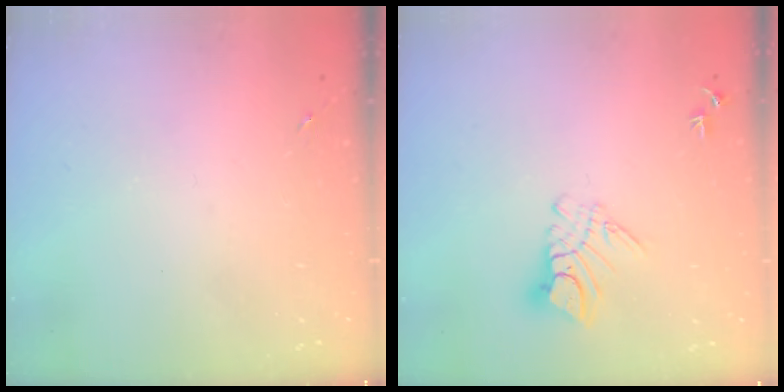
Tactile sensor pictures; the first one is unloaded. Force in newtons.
{"total": 8.5, "press": 8.5, "slide": 0.9}